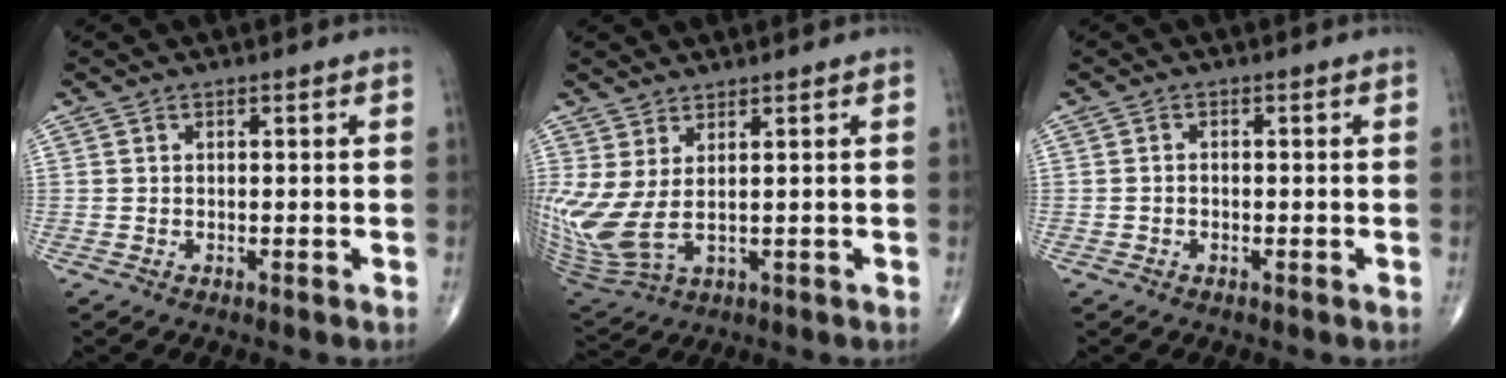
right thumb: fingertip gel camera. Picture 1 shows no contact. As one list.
[{"total": 10.3, "force": [1.5, 4.3, 9.3], "torque": [-0.234, -0.014, 0.049]}, {"total": 0.9, "force": [-0.3, 0.7, 0.5], "torque": [-0.006, 0.003, -0.006]}]